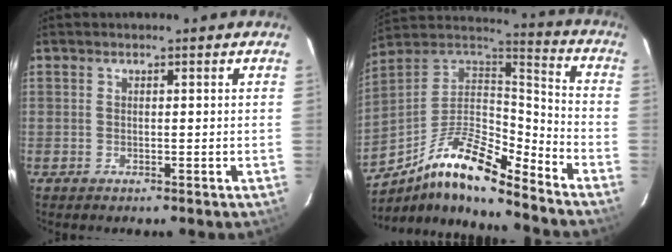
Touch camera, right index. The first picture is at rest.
{"total": 16.3, "force": [-11.0, 3.7, 11.5], "torque": [-0.217, 0.000, -0.212]}